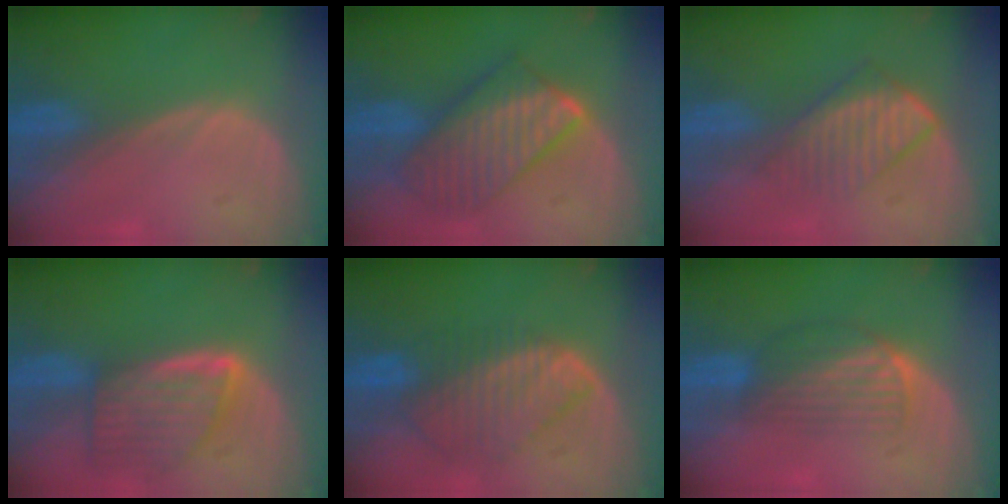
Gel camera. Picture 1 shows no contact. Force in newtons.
{"total": 10.1, "press": 10.1, "slide": 0.7}
{"total": 6.8, "press": 6.0, "slide": 3.3}
{"total": 8.2, "press": 7.4, "slide": 3.4}
{"total": 8.7, "press": 7.7, "slide": 4.1}
{"total": 6.7, "press": 5.8, "slide": 3.5}